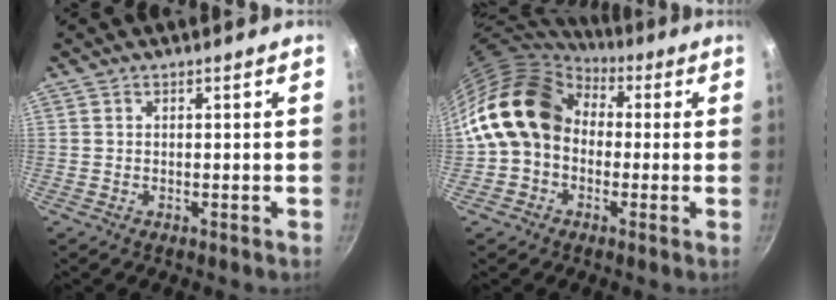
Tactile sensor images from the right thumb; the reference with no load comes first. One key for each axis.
{"total": 14.5, "fx": 1.1, "fy": 11.5, "fz": 8.8, "tx": -0.126, "ty": 0.032, "tz": 0.004}